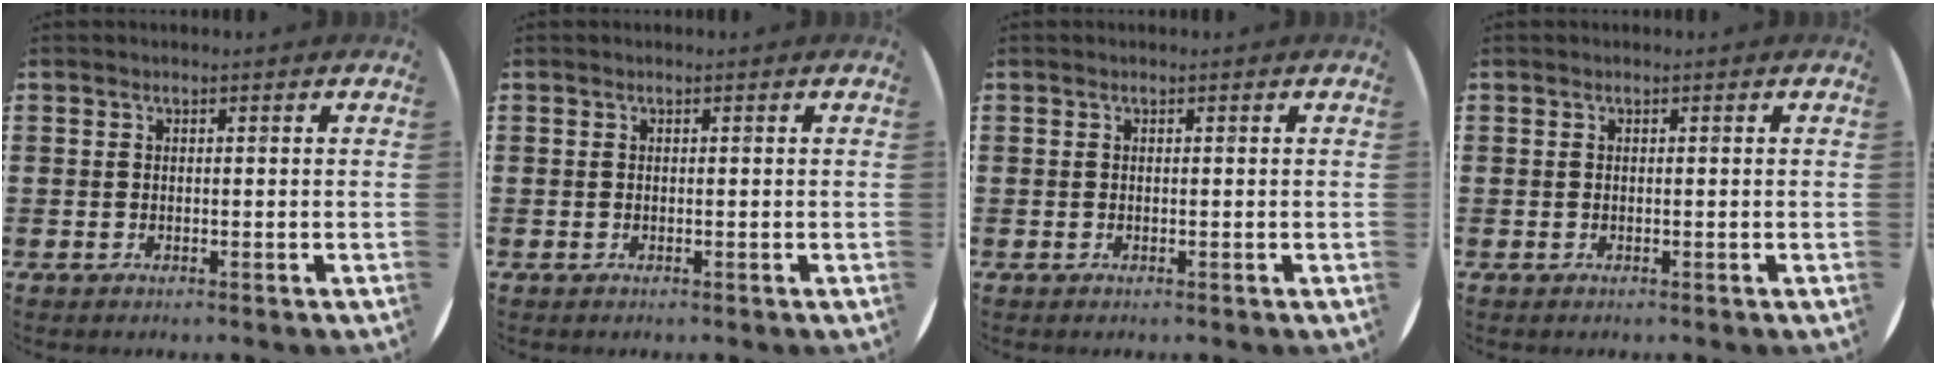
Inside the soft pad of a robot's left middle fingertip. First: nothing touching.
{"total": 0.0}
{"total": 0.0}
{"total": 0.0}